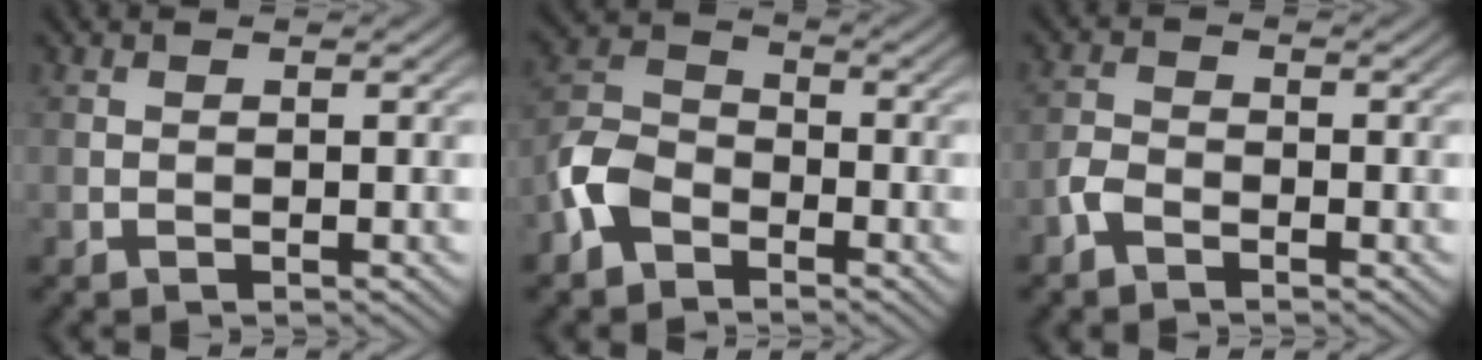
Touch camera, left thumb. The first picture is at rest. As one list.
[{"total": 6.4, "force": [-3.6, 3.9, 3.5], "torque": [-0.084, 0.006, -0.089]}, {"total": 2.4, "force": [-1.7, 1.1, 1.1], "torque": [-0.026, 0.003, -0.044]}]